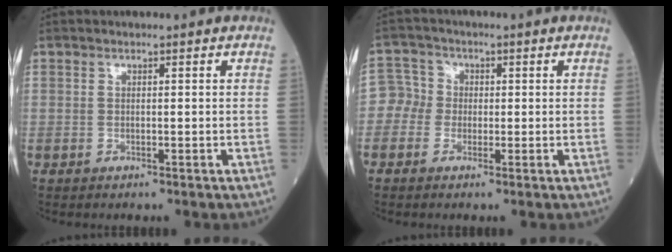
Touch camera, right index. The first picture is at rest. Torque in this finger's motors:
{"motor_torque": [0.28, 0.34, 0.02, 0.08]}